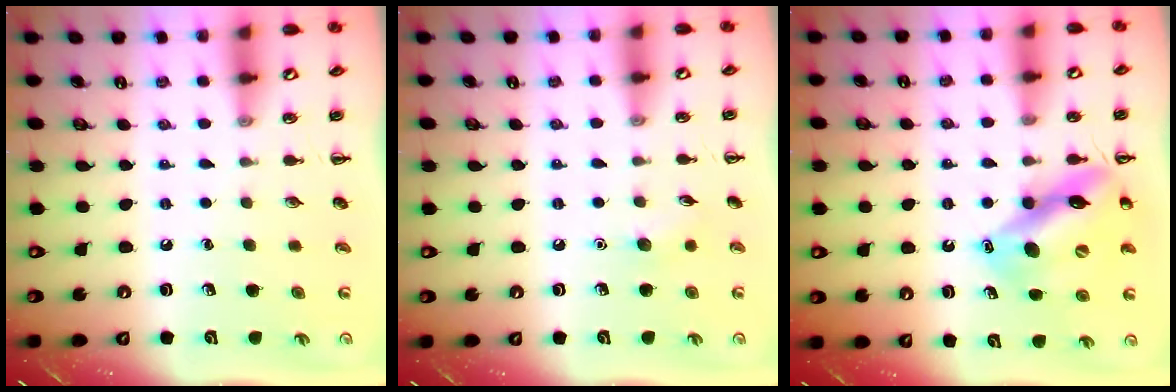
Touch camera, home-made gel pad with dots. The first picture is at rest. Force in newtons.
{"total": 5.5, "press": 5.3, "slide": 1.5}
{"total": 13.7, "press": 13.2, "slide": 3.4}